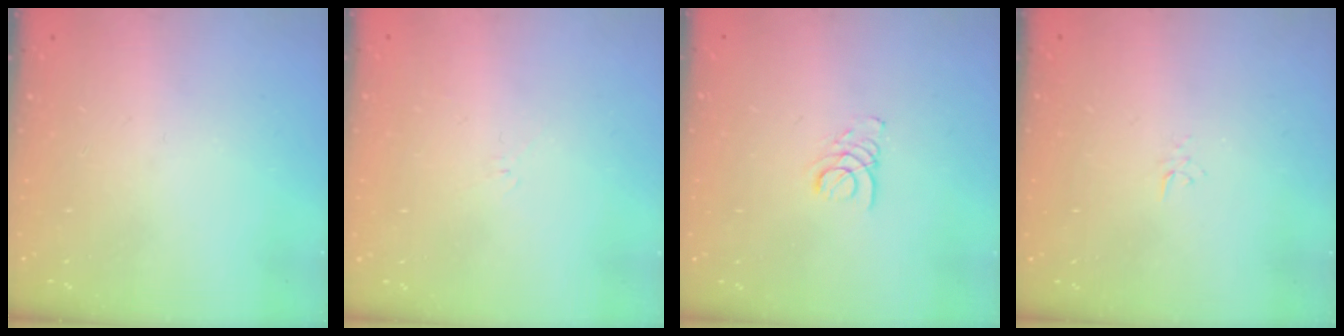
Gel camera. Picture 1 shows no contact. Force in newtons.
{"total": 2.6, "press": 2.5, "slide": 0.6}
{"total": 1.9, "press": 1.9, "slide": 0.2}
{"total": 2.6, "press": 2.6, "slide": 0.3}